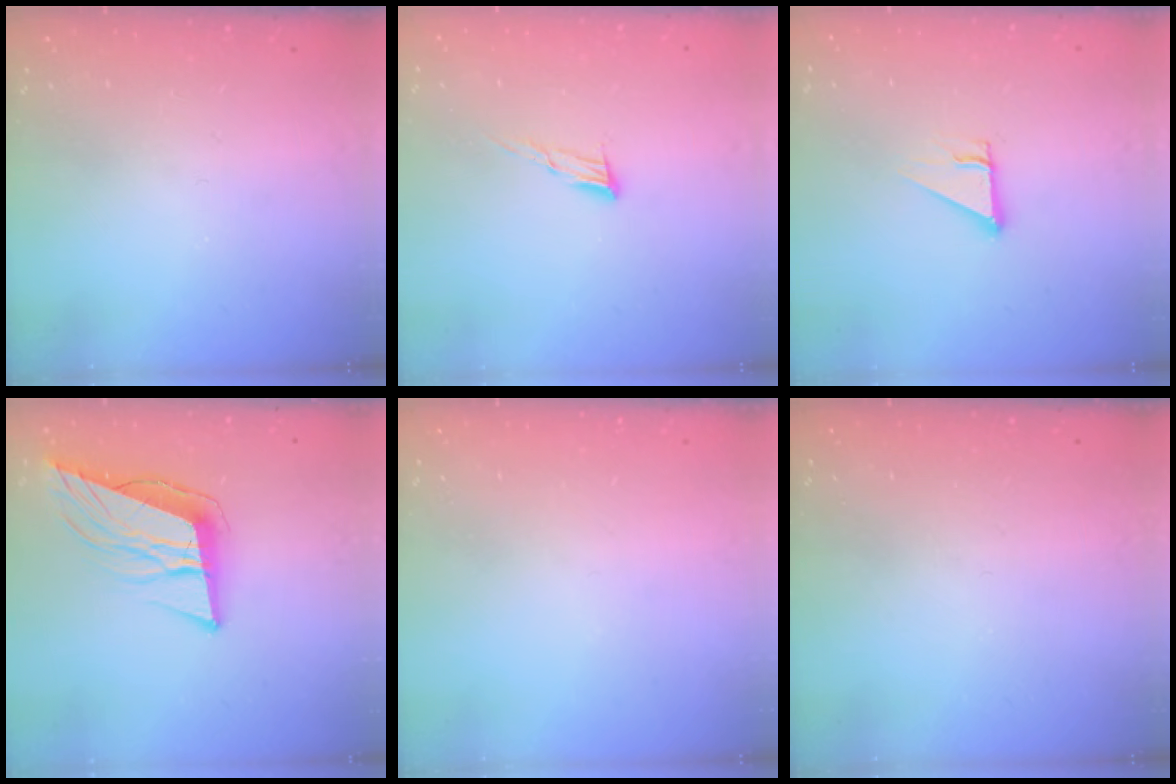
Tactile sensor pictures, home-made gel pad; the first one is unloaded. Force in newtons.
{"total": 7.3, "press": 7.2, "slide": 1.2}
{"total": 2.7, "press": 2.7, "slide": 0.1}
{"total": 12.4, "press": 11.9, "slide": 3.6}
{"total": 0.0}
{"total": 0.0}